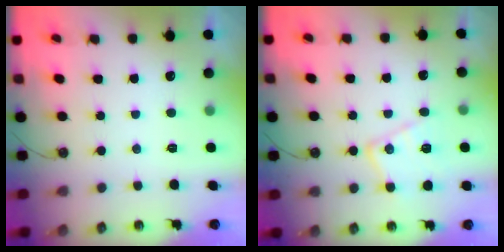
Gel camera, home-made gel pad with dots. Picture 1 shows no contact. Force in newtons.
{"total": 13.5, "press": 13.5, "slide": 1.1}